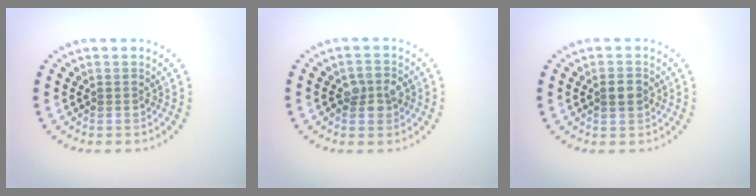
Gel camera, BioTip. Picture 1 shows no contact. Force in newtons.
{"total": 2.6, "press": 2.5, "slide": 0.4}
{"total": 2.2, "press": 2.2, "slide": 0.0}